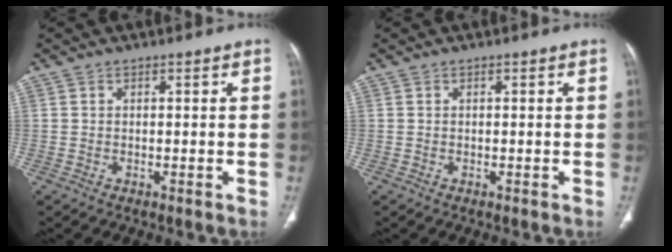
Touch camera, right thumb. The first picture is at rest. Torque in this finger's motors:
{"motor_torque": [0.00, 0.00, -0.14, 0.11, 0.02]}